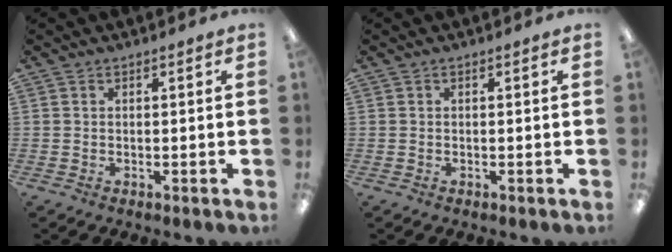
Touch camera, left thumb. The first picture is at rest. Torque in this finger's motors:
{"motor_torque": [-0.02, 0.02, 0.10, 0.06, 0.00]}